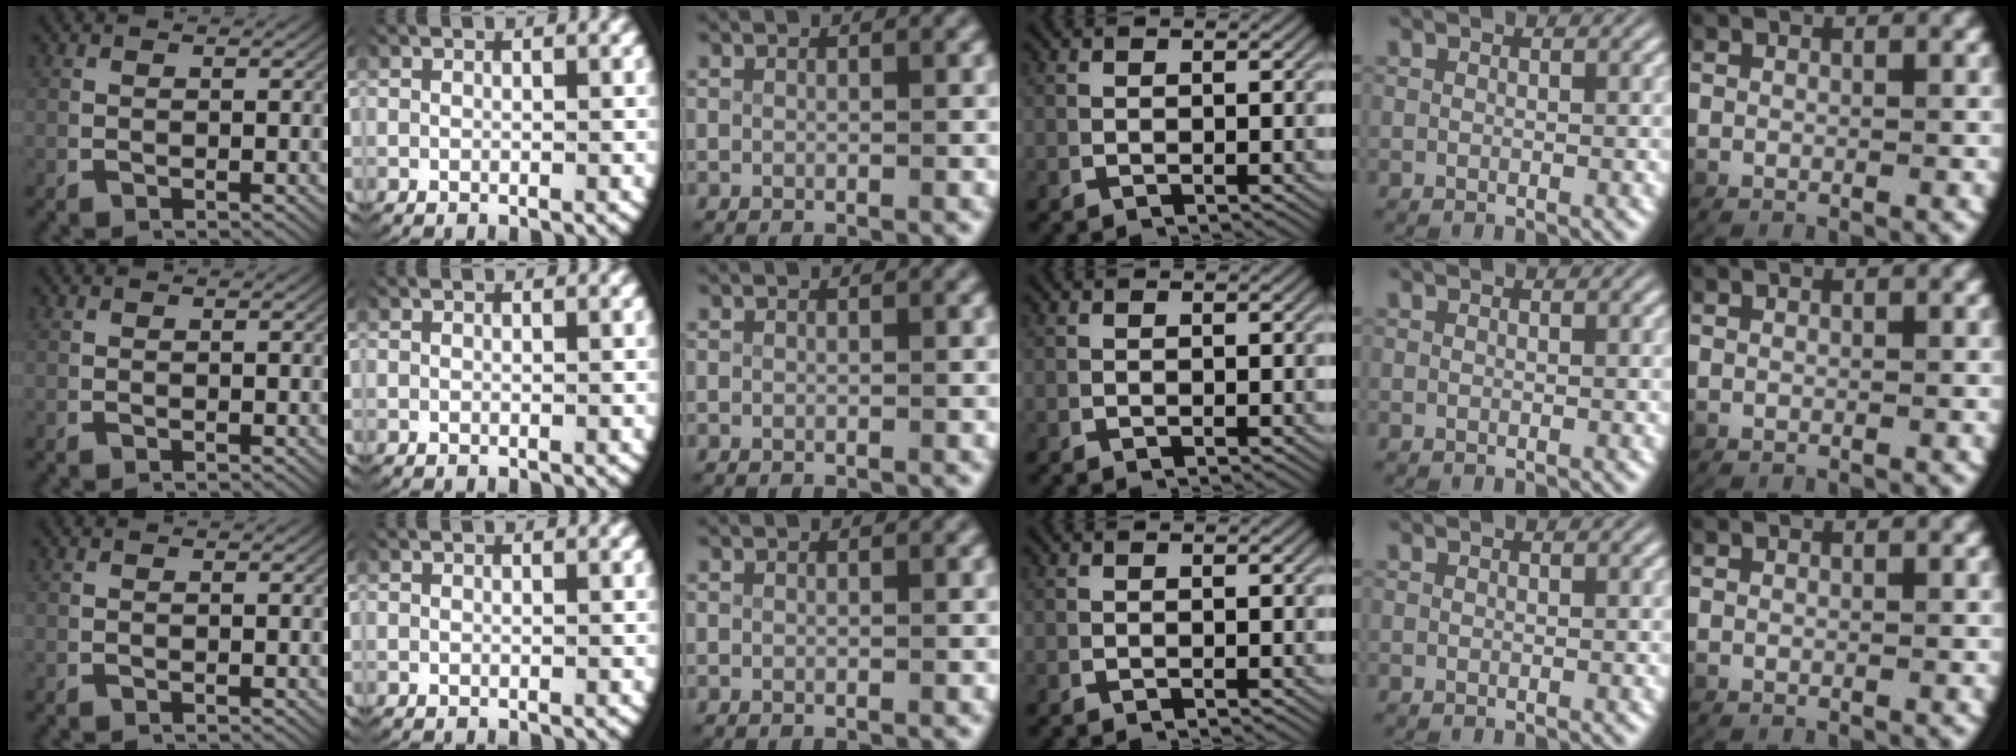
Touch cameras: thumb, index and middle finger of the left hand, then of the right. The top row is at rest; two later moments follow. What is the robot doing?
{"motion": "lift_and_place", "object": "paper towel"}